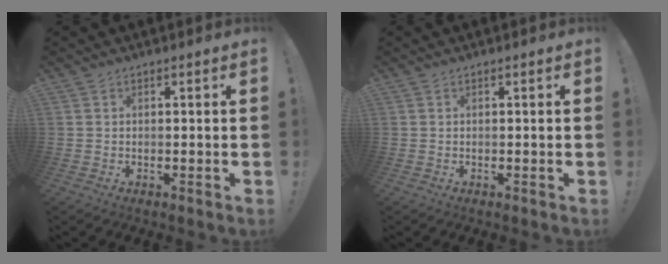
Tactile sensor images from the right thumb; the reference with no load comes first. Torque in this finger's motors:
{"motor_torque": [-0.07, 0.09, 0.17, -0.07, -0.04]}